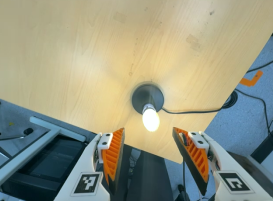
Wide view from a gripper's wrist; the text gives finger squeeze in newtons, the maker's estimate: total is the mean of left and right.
{"total": 0.0}